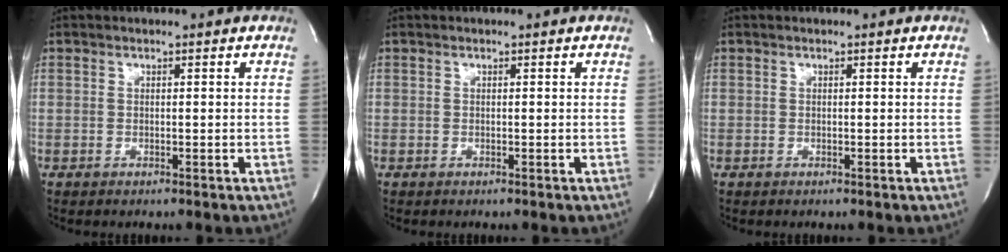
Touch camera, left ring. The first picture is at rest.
{"total": 0.0}
{"total": 0.0}